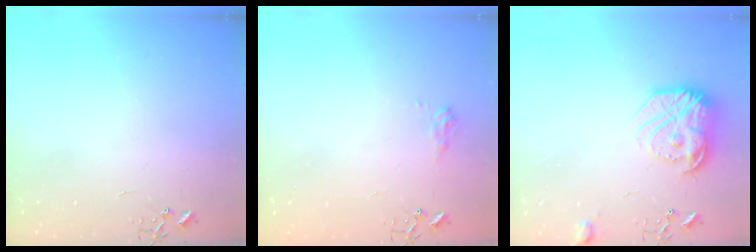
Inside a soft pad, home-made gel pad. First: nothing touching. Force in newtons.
{"total": 7.7, "press": 7.7, "slide": 0.4}
{"total": 17.9, "press": 17.9, "slide": 1.2}